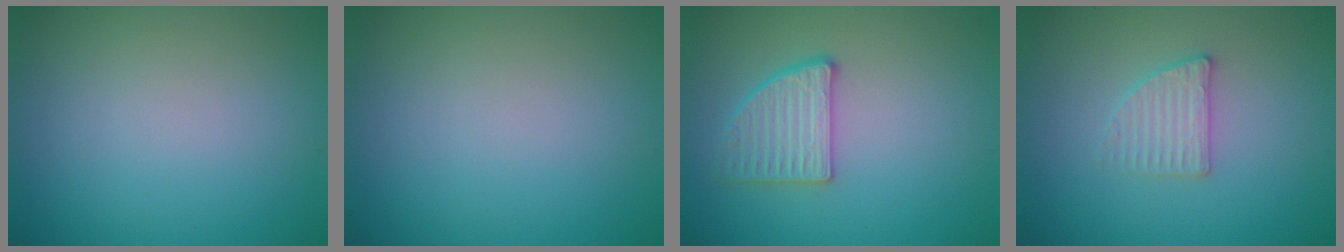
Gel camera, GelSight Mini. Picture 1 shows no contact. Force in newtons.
{"total": 0.0}
{"total": 3.0, "press": 3.0, "slide": 0.6}
{"total": 2.3, "press": 2.2, "slide": 0.5}